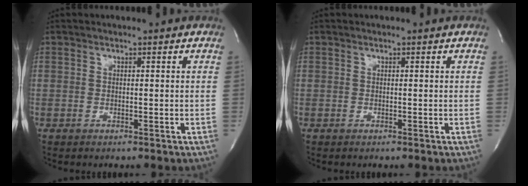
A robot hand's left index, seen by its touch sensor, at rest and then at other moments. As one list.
[{"total": 0.0}]